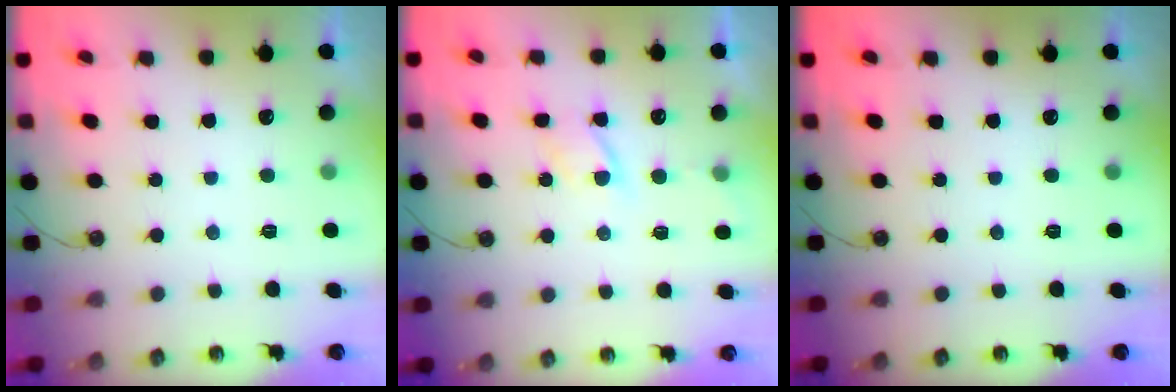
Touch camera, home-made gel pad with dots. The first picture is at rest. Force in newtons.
{"total": 4.5, "press": 4.4, "slide": 0.8}
{"total": 0.0}